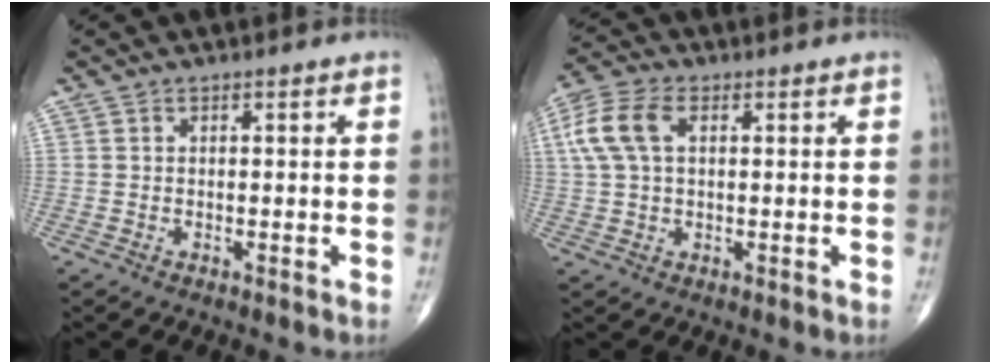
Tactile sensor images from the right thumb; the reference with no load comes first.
{"total": 8.7, "force": [2.1, 5.1, 6.7], "torque": [-0.156, 0.020, 0.040]}